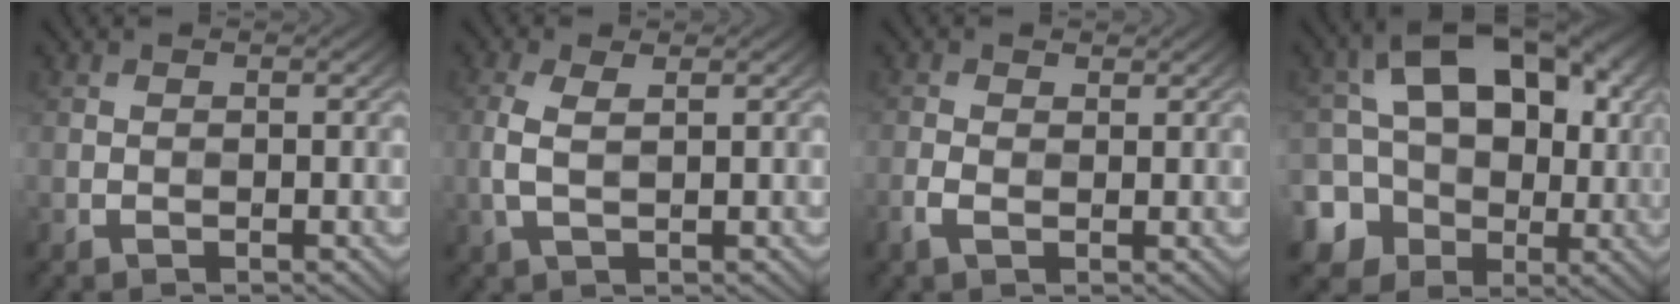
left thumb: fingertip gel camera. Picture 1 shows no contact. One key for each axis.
{"total": 3.1, "fx": 0.6, "fy": 1.3, "fz": 2.7, "tx": -0.075, "ty": 0.002, "tz": 0.012}
{"total": 2.1, "fx": 0.0, "fy": 1.3, "fz": 1.6, "tx": -0.044, "ty": 0.002, "tz": -0.004}
{"total": 15.0, "fx": -0.2, "fy": 12.3, "fz": 8.5, "tx": -0.153, "ty": 0.008, "tz": -0.026}